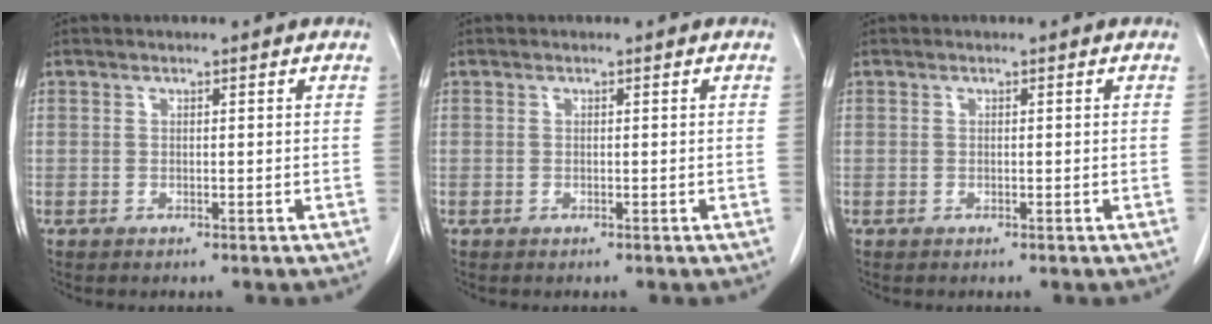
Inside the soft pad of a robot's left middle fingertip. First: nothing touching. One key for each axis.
{"total": 0.0}
{"total": 0.0}